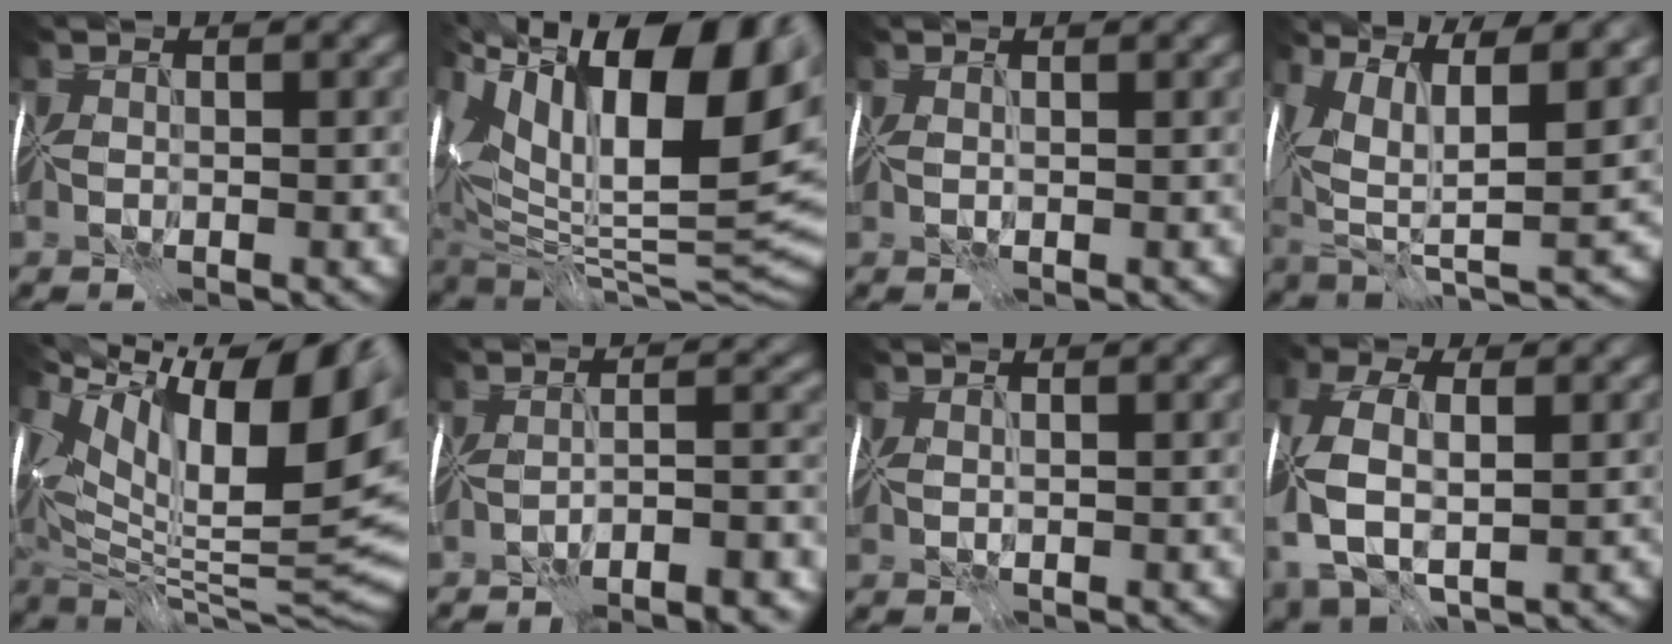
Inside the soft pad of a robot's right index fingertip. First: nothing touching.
{"total": 17.1, "force": [6.2, 6.9, 14.4], "torque": [-0.210, 0.030, 0.108]}
{"total": 0.8, "force": [0.5, -0.5, 0.1], "torque": [-0.007, 0.001, 0.013]}
{"total": 11.9, "force": [5.0, 4.8, 9.7], "torque": [-0.181, 0.004, 0.101]}
{"total": 16.5, "force": [5.0, 5.6, 14.7], "torque": [-0.232, 0.017, 0.097]}
{"total": 8.2, "force": [-7.3, 0.6, 3.7], "torque": [-0.040, 0.007, -0.088]}
{"total": 0.8, "force": [0.5, -0.5, 0.2], "torque": [-0.008, 0.000, 0.015]}
{"total": 8.3, "force": [-1.9, 4.5, 6.6], "torque": [-0.175, -0.014, -0.030]}